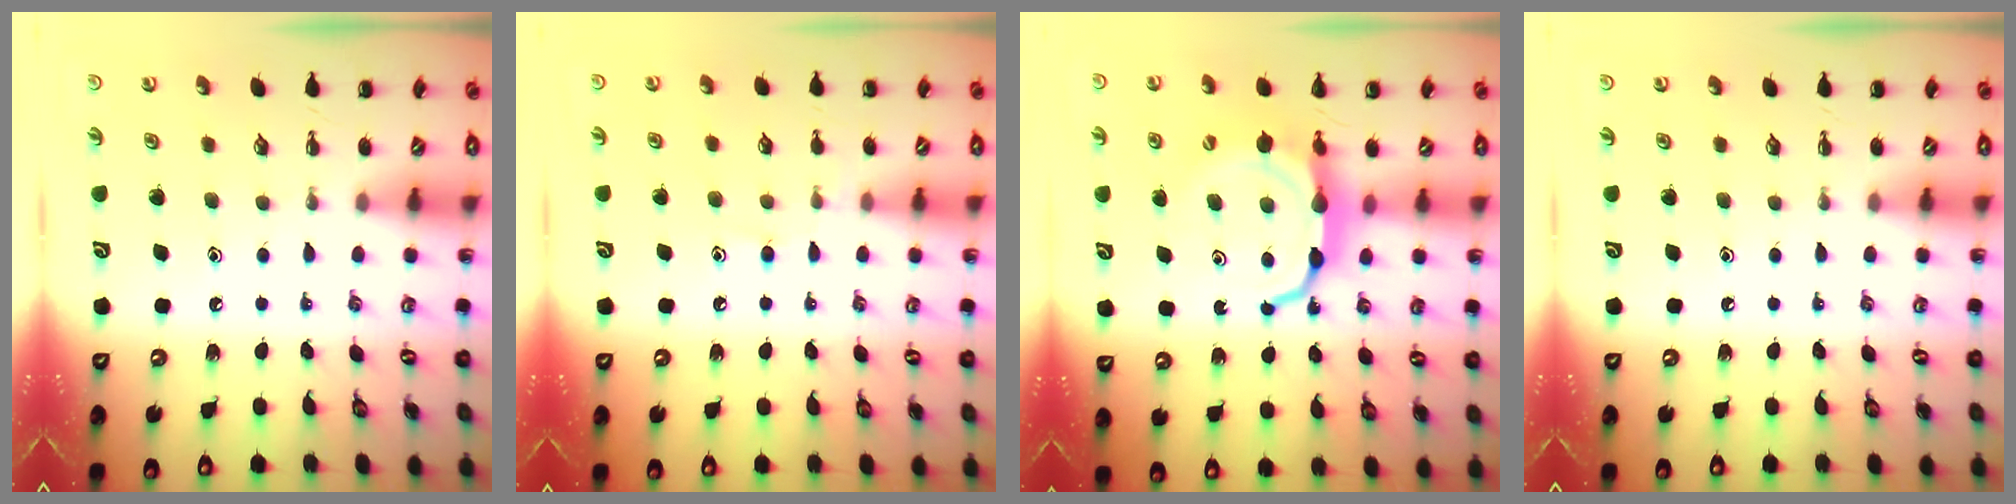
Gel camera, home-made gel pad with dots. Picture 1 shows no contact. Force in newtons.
{"total": 8.4, "press": 8.0, "slide": 2.3}
{"total": 9.1, "press": 9.0, "slide": 1.7}
{"total": 0.0}